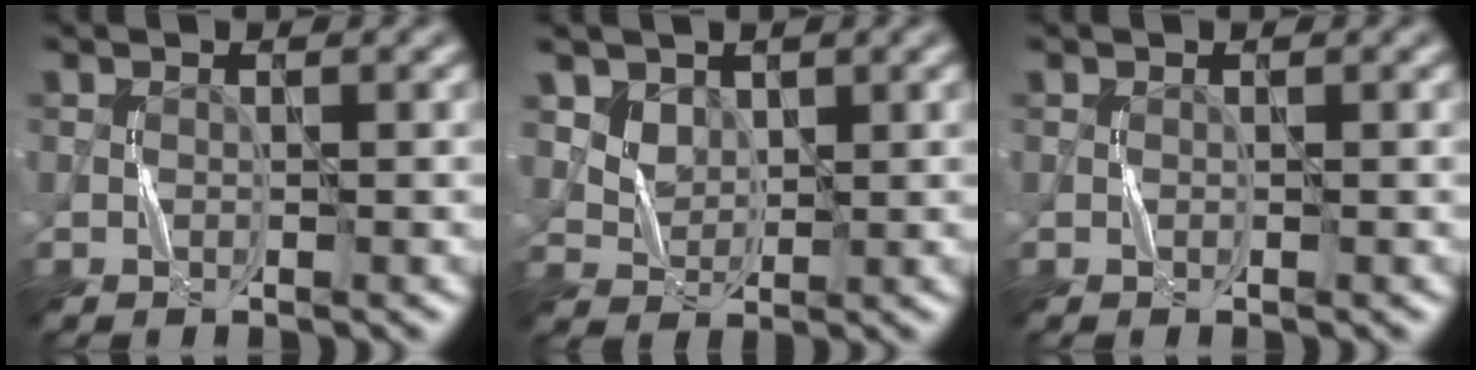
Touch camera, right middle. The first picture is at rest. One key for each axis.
{"total": 3.2, "fx": 1.9, "fy": 2.2, "fz": 1.2, "tx": -0.038, "ty": -0.012, "tz": 0.060}
{"total": 0.0}